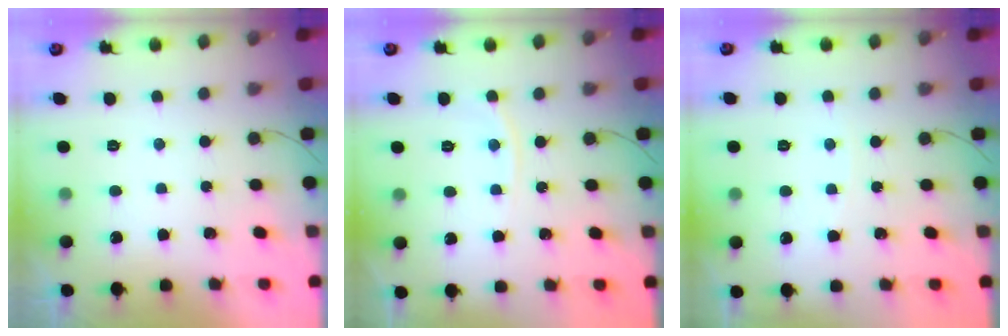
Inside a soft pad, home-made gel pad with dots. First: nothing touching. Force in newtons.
{"total": 3.9, "press": 3.8, "slide": 0.6}
{"total": 1.8, "press": 1.7, "slide": 0.2}